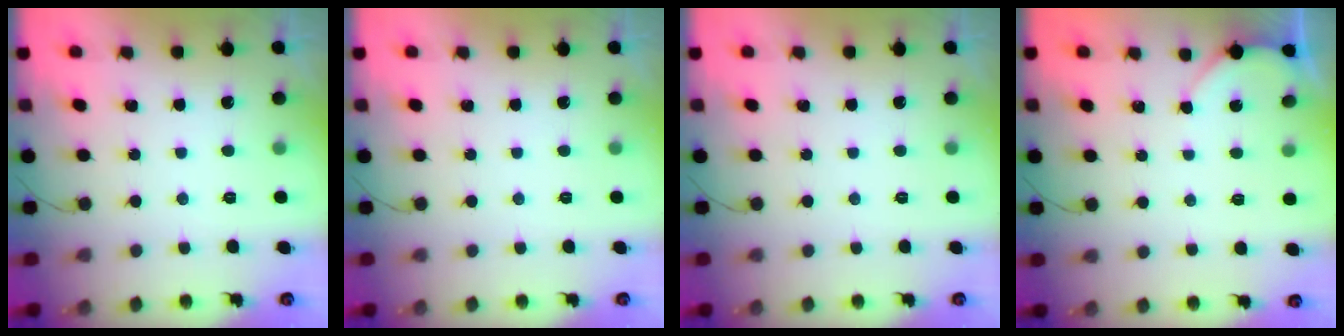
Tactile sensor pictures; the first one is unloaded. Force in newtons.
{"total": 0.0}
{"total": 0.0}
{"total": 2.1, "press": 2.1, "slide": 0.2}